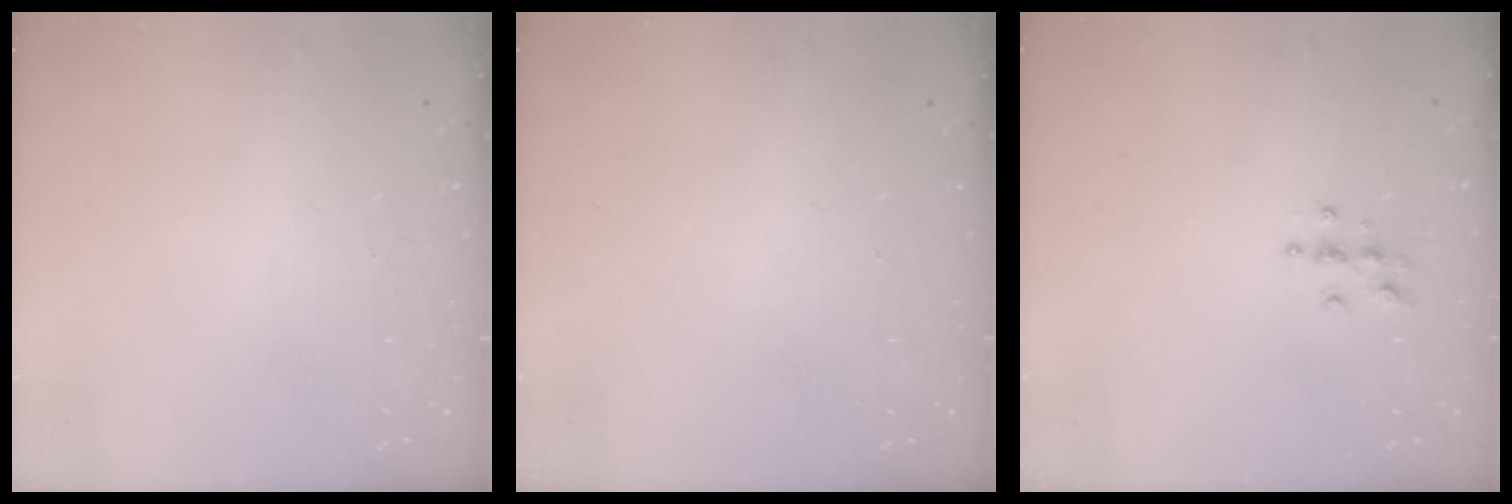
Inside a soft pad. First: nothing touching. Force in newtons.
{"total": 0.0}
{"total": 3.9, "press": 3.9, "slide": 0.3}